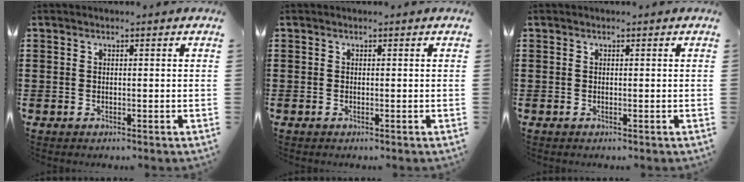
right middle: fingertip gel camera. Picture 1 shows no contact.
{"total": 0.0}
{"total": 0.0}